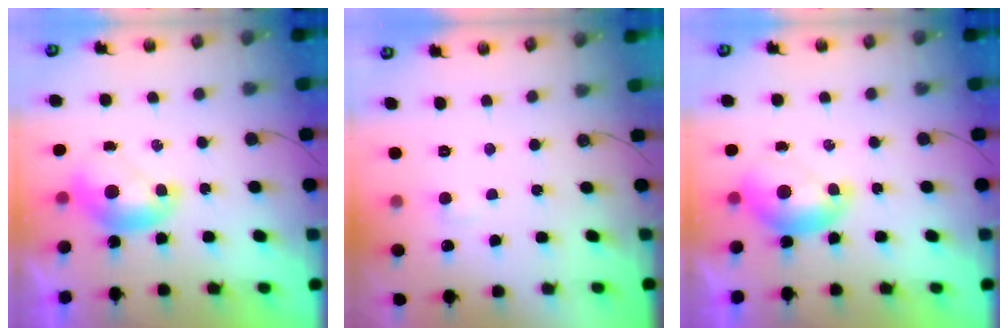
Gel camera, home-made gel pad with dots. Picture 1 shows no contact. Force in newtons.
{"total": 1.5, "press": 1.4, "slide": 0.6}
{"total": 0.0}